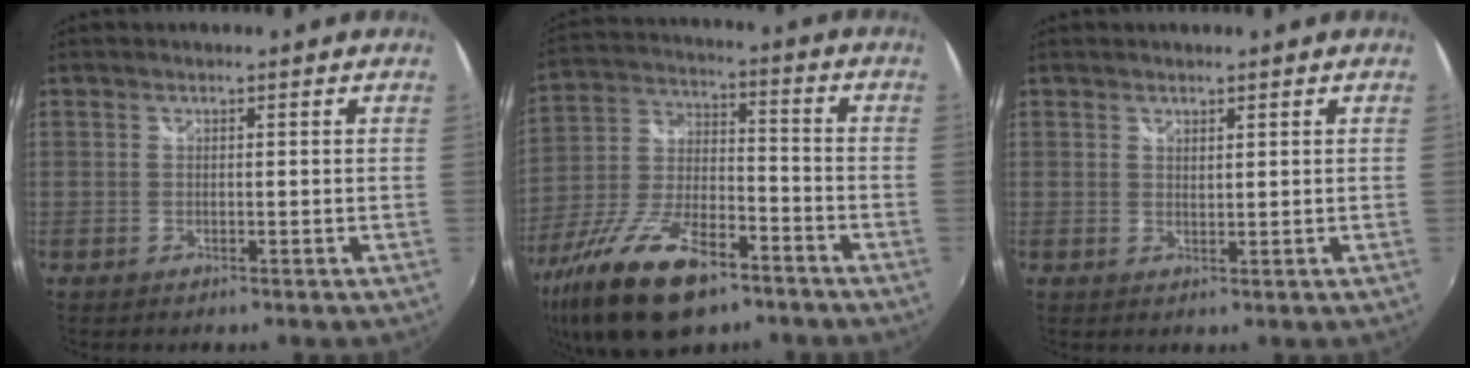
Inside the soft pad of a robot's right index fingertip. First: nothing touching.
{"total": 20.8, "force": [-12.9, 8.8, 13.8], "torque": [-0.288, -0.031, -0.226]}
{"total": 1.2, "force": [1.0, 0.3, 0.5], "torque": [-0.007, 0.001, 0.018]}